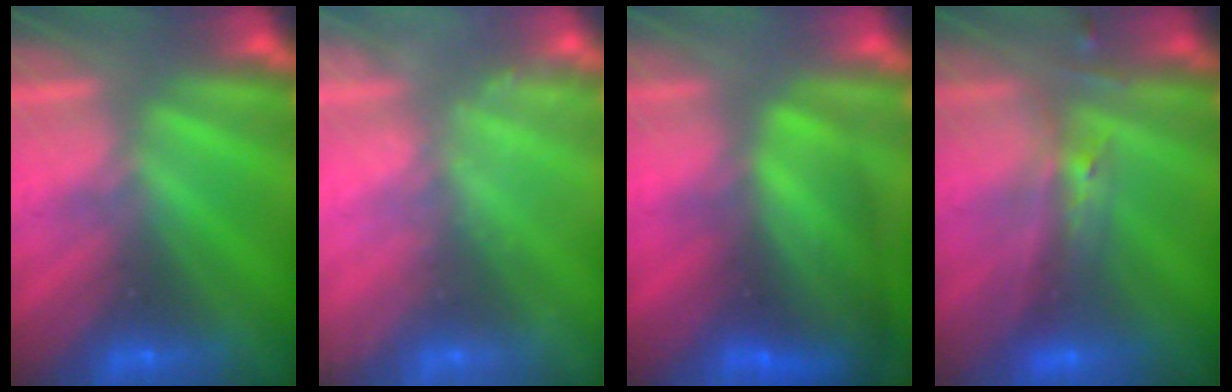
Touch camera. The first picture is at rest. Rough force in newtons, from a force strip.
{"total": 2.5}
{"total": 7.7}
{"total": 2.4}